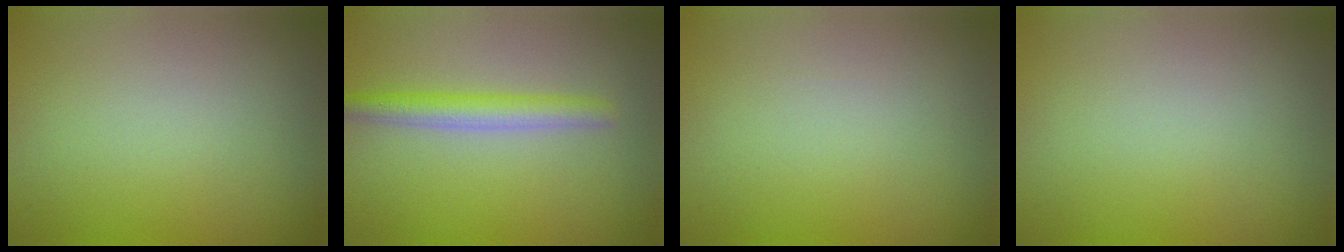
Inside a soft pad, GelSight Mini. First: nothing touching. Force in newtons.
{"total": 2.9, "press": 2.9, "slide": 0.1}
{"total": 0.0}
{"total": 0.0}